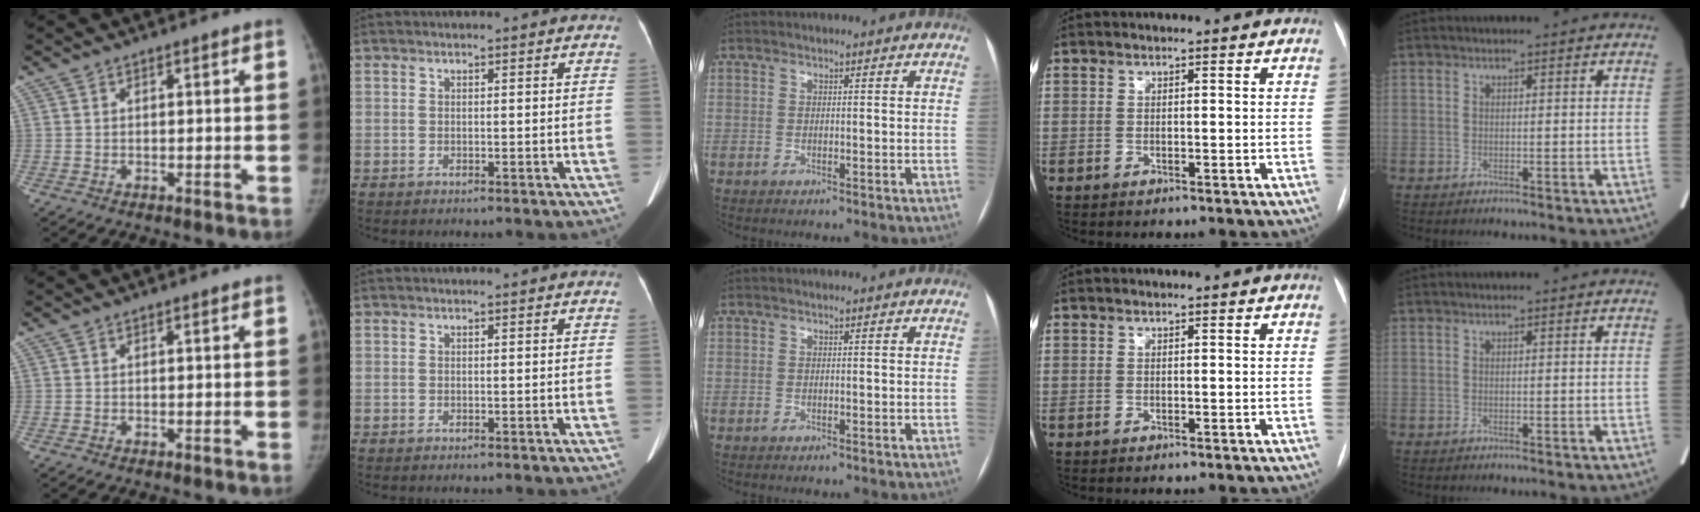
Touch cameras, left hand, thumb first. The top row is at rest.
{}